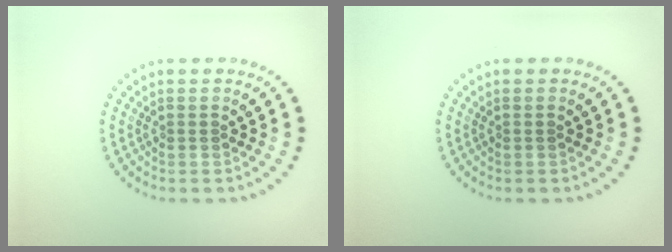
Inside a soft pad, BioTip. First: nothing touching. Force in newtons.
{"total": 0.0}